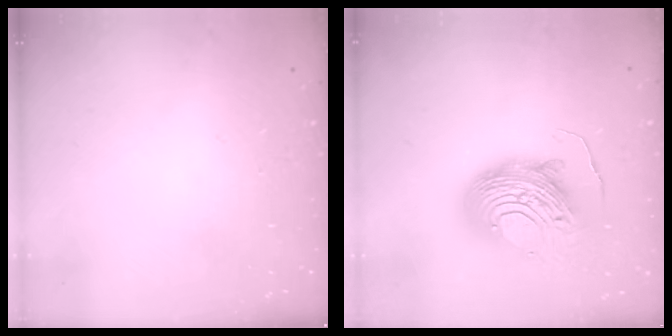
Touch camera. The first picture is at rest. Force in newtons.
{"total": 14.9, "press": 14.8, "slide": 1.3}